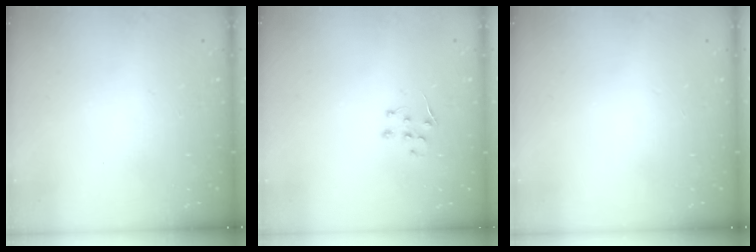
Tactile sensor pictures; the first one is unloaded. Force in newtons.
{"total": 5.1, "press": 5.1, "slide": 0.7}
{"total": 0.0}